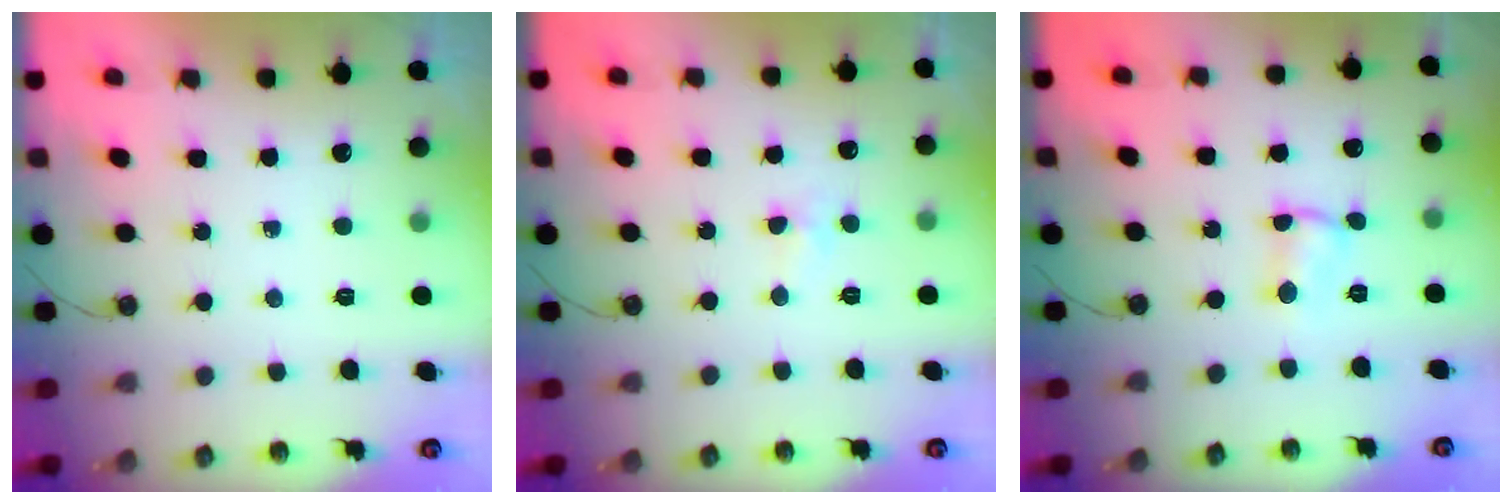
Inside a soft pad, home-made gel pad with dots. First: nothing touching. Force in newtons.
{"total": 4.2, "press": 4.1, "slide": 0.6}
{"total": 1.9, "press": 1.9, "slide": 0.4}